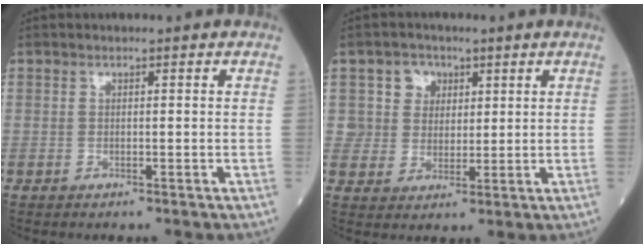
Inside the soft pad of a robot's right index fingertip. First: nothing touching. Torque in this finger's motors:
{"motor_torque": [0.02, 0.07, 0.01, 0.00]}